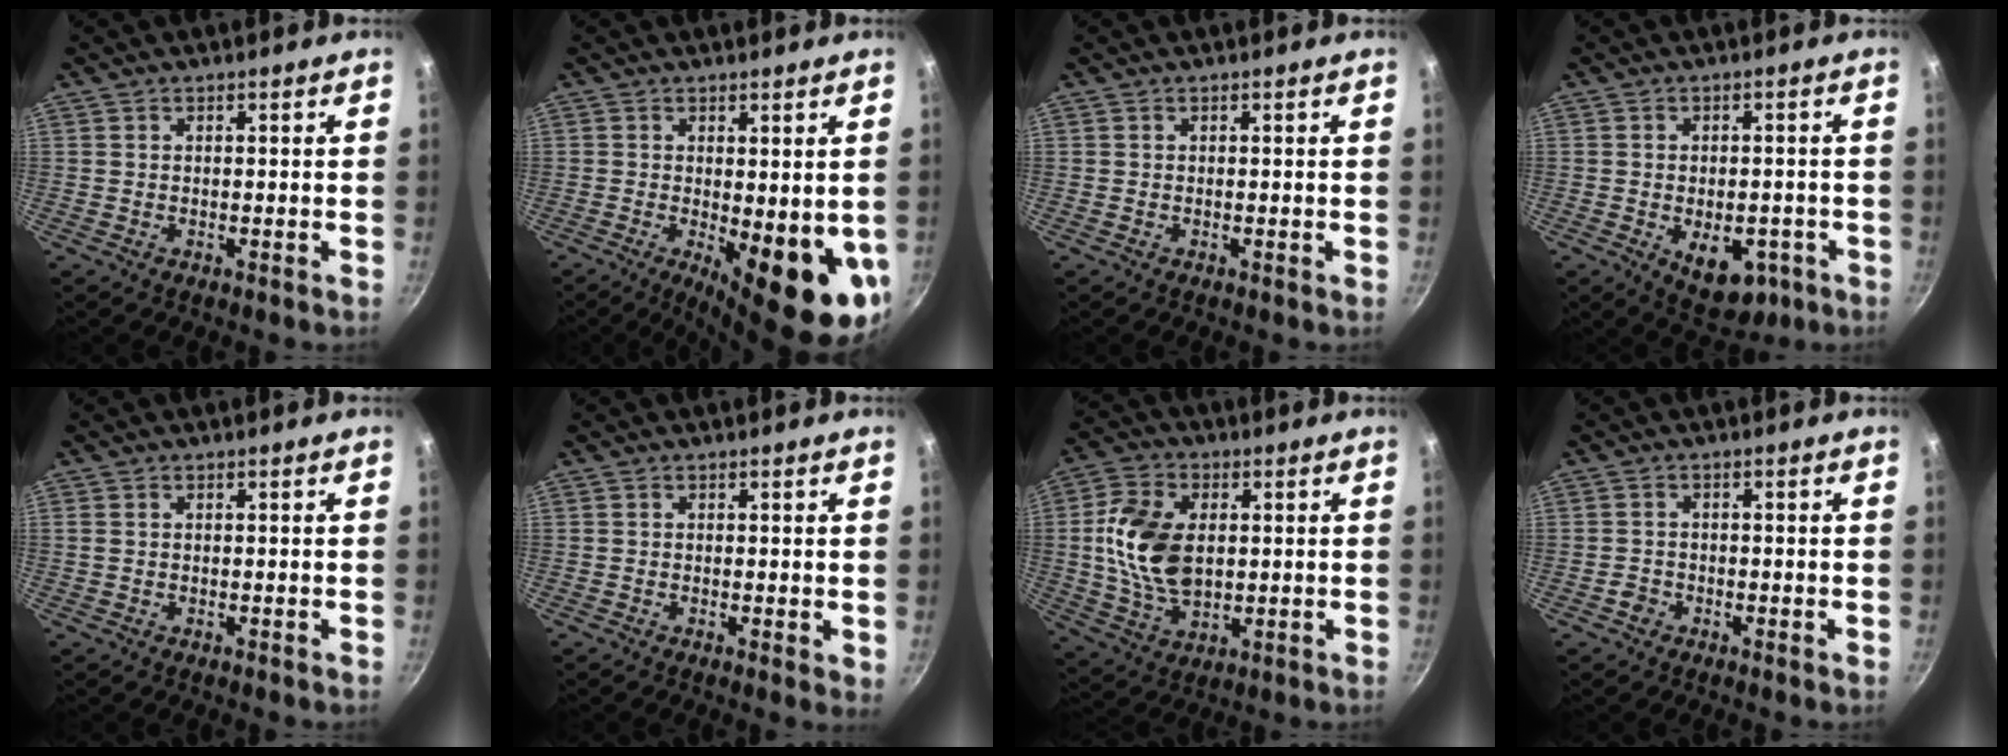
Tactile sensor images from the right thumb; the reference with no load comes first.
{"total": 13.5, "force": [-2.0, 4.6, 12.5], "torque": [-0.141, -0.026, -0.014]}
{"total": 0.0}
{"total": 9.6, "force": [-3.3, 5.7, 6.9], "torque": [-0.060, 0.005, -0.030]}
{"total": 0.8, "force": [0.2, 0.6, 0.4], "torque": [-0.009, 0.002, 0.004]}
{"total": 1.4, "force": [0.3, 0.5, 1.3], "torque": [-0.014, -0.005, 0.003]}
{"total": 14.5, "force": [1.3, 9.3, 11.0], "torque": [-0.195, -0.002, 0.026]}
{"total": 1.7, "force": [-1.0, 1.3, 0.4], "torque": [-0.001, 0.010, -0.016]}